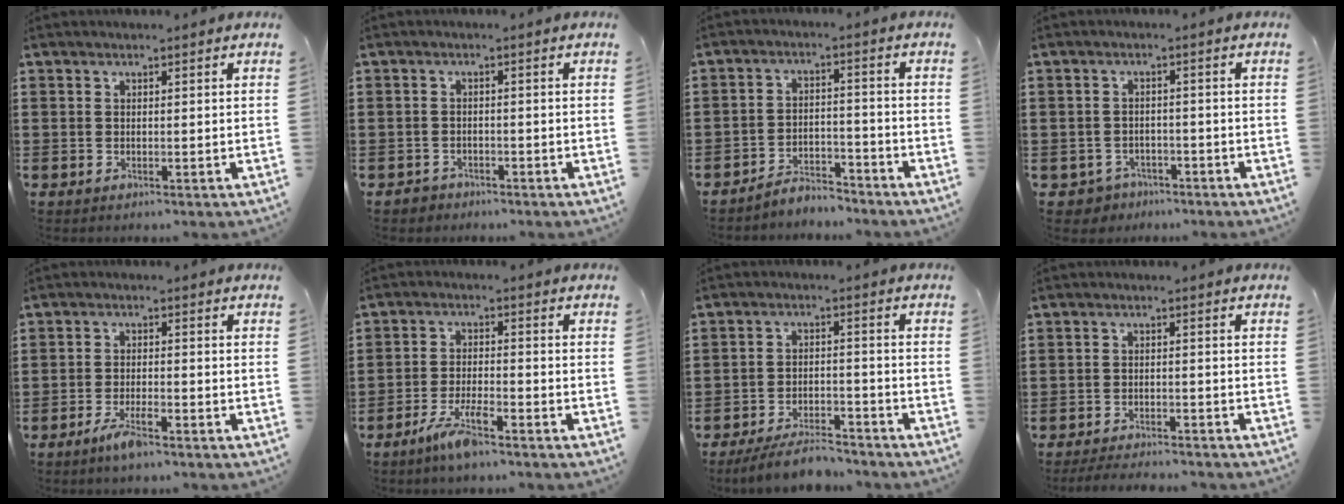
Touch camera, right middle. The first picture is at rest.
{"total": 1.3, "force": [-1.2, 0.6, -0.1], "torque": [-0.004, 0.002, -0.028]}
{"total": 4.3, "force": [-4.3, 0.6, 0.1], "torque": [-0.006, 0.006, -0.090]}
{"total": 2.4, "force": [-2.2, 1.0, -0.1], "torque": [-0.009, -0.001, -0.049]}
{"total": 3.8, "force": [-2.5, 0.8, 2.8], "torque": [-0.057, 0.000, -0.049]}
{"total": 5.2, "force": [-3.6, 1.0, 3.5], "torque": [-0.077, -0.002, -0.070]}
{"total": 6.0, "force": [-5.5, 0.9, 2.3], "torque": [-0.048, -0.001, -0.107]}
{"total": 2.9, "force": [-2.9, 0.1, 0.6], "torque": [-0.011, 0.001, -0.059]}